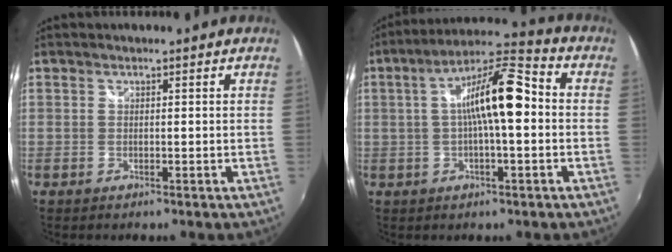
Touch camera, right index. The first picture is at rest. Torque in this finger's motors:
{"motor_torque": [1.94, -0.20, 0.47, 0.13]}